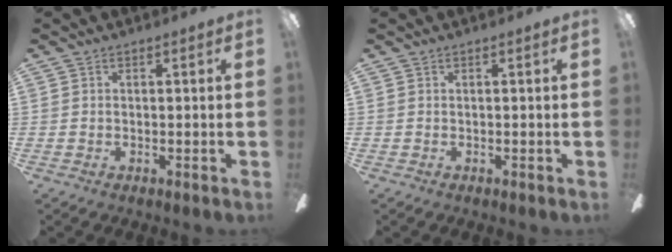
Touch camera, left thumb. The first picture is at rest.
{"total": 0.0}